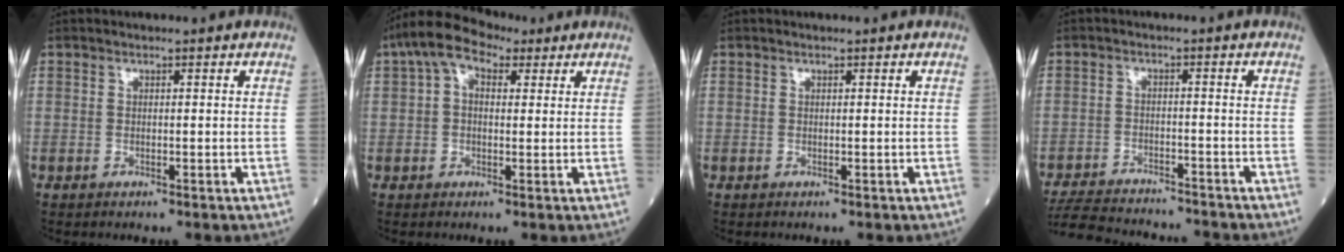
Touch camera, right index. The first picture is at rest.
{"total": 7.1, "force": [3.2, 4.0, 5.0], "torque": [-0.103, 0.047, 0.052]}
{"total": 0.0}
{"total": 13.4, "force": [-12.6, 2.6, 3.8], "torque": [-0.076, -0.002, -0.187]}